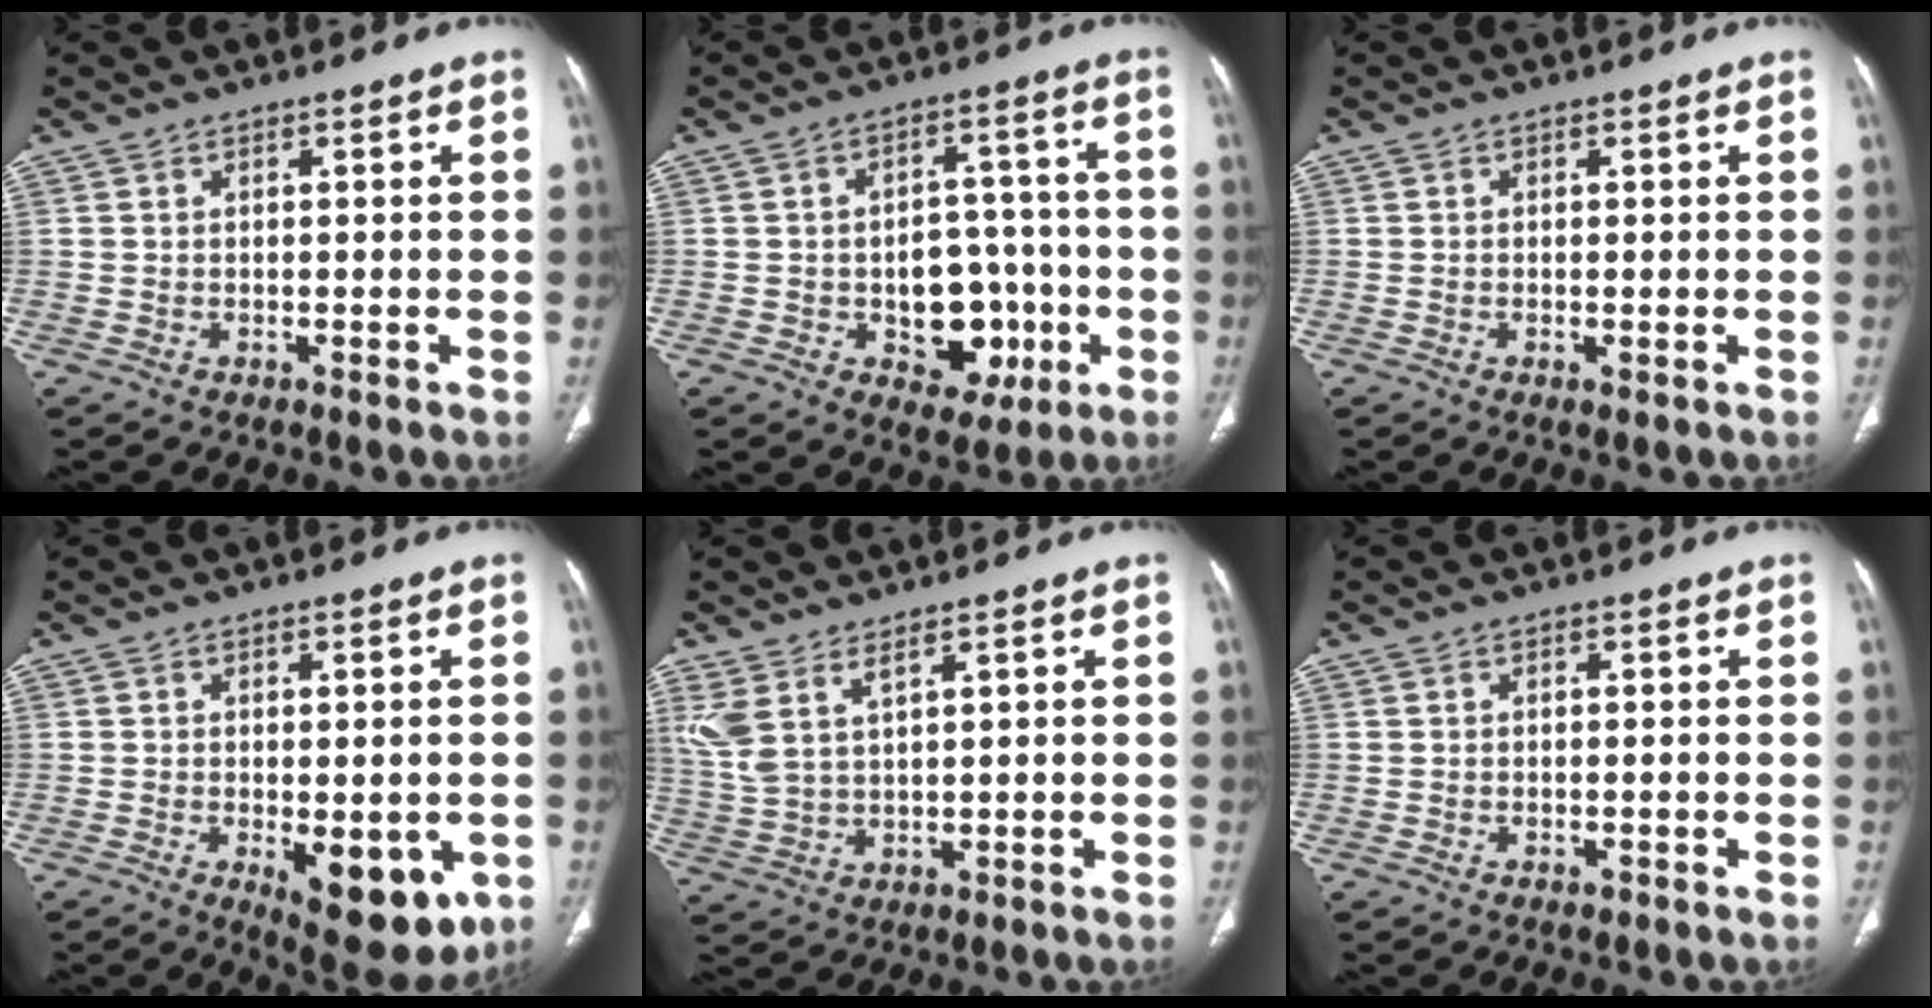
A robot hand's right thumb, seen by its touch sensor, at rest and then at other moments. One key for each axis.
{"total": 11.8, "fx": -3.1, "fy": 8.2, "fz": 8.0, "tx": -0.061, "ty": 0.031, "tz": -0.032}
{"total": 0.6, "fx": -0.2, "fy": 0.2, "fz": 0.6, "tx": -0.014, "ty": -0.004, "tz": -0.003}
{"total": 11.7, "fx": -3.7, "fy": 5.4, "fz": 9.8, "tx": -0.105, "ty": -0.009, "tz": -0.035}
{"total": 6.5, "fx": 3.7, "fy": 2.3, "fz": 4.8, "tx": -0.116, "ty": -0.015, "tz": 0.089}
{"total": 0.5, "fx": -0.3, "fy": 0.3, "fz": 0.2, "tx": -0.004, "ty": 0.000, "tz": -0.006}